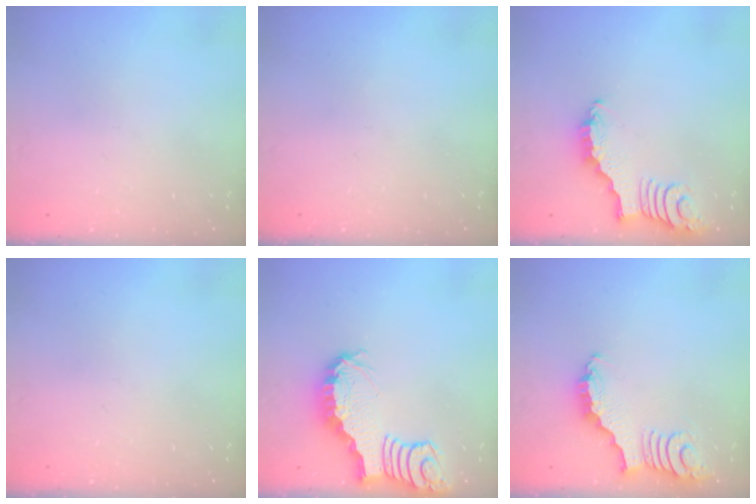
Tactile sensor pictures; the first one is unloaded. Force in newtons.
{"total": 0.0}
{"total": 2.4, "press": 2.4, "slide": 0.3}
{"total": 0.0}
{"total": 3.1, "press": 3.1, "slide": 0.5}
{"total": 2.2, "press": 2.2, "slide": 0.3}